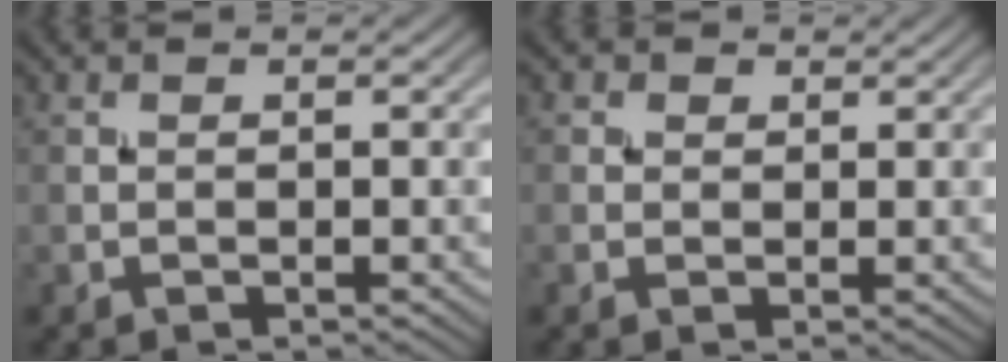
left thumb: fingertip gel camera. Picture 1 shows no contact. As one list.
[{"total": 1.5, "force": [0.7, 1.3, 0.4], "torque": [-0.007, 0.001, 0.009]}]